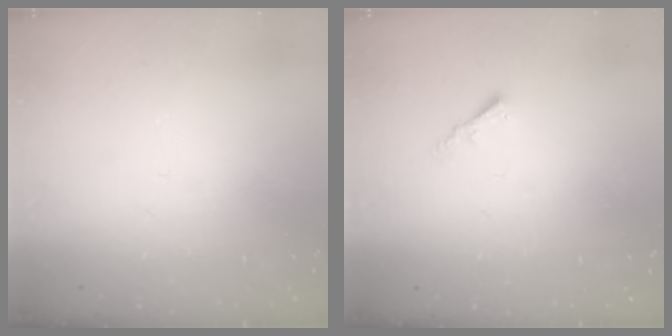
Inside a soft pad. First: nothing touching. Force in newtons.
{"total": 1.7, "press": 1.6, "slide": 0.4}